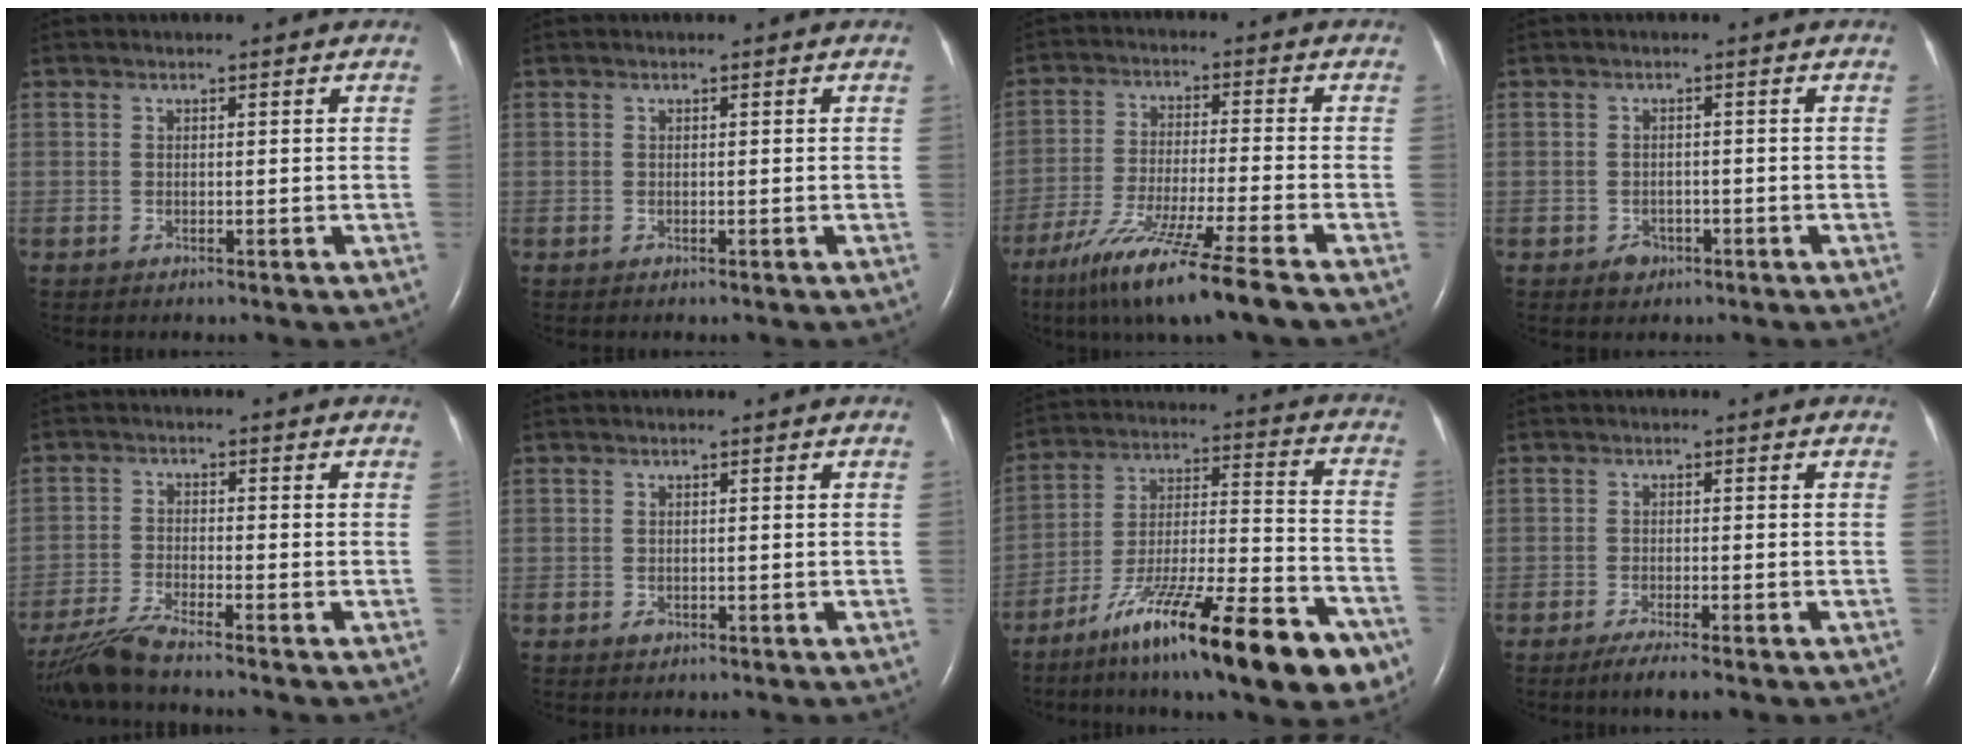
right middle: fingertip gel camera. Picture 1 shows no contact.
{"total": 0.0}
{"total": 13.5, "force": [-9.5, -1.5, 9.4], "torque": [-0.179, -0.053, -0.165]}
{"total": 2.2, "force": [-1.3, 1.6, 0.6], "torque": [-0.012, 0.004, -0.015]}
{"total": 5.9, "force": [-5.2, -0.9, 2.5], "torque": [-0.057, -0.027, -0.103]}
{"total": 0.8, "force": [-0.4, 0.6, 0.4], "torque": [-0.008, 0.000, -0.003]}
{"total": 24.3, "force": [-15.4, 3.7, 18.4], "torque": [-0.245, -0.011, -0.253]}
{"total": 4.0, "force": [-2.8, 0.3, 2.8], "torque": [-0.051, -0.011, -0.041]}